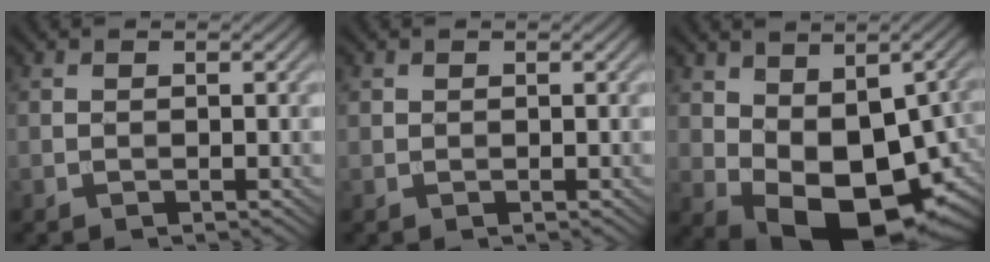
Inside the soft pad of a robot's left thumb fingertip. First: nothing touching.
{"total": 0.8, "force": [0.4, 0.7, 0.1], "torque": [-0.002, -0.003, 0.006]}
{"total": 14.2, "force": [-2.1, 8.3, 11.3], "torque": [-0.193, -0.035, -0.015]}